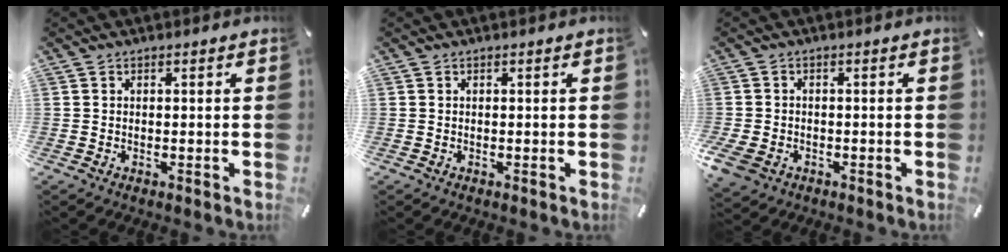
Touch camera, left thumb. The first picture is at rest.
{"total": 0.0}
{"total": 3.8, "force": [-1.9, 2.7, 1.8], "torque": [-0.056, 0.002, -0.042]}